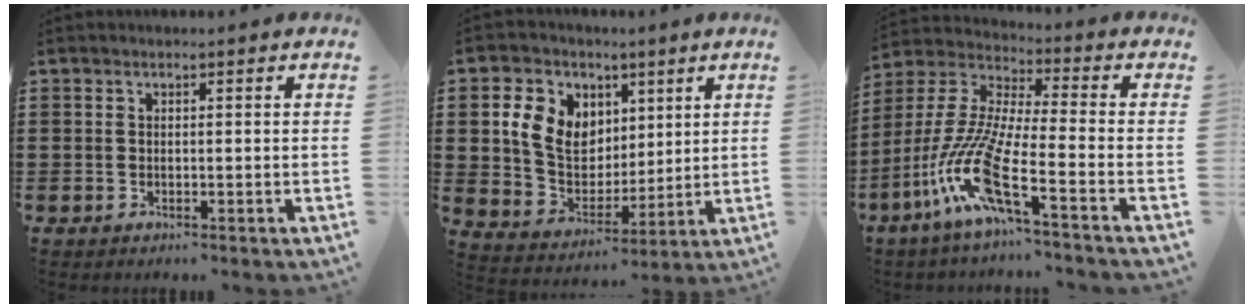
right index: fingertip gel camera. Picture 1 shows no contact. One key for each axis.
{"total": 9.0, "fx": 2.9, "fy": 7.5, "fz": 4.0, "tx": -0.109, "ty": 0.014, "tz": 0.056}
{"total": 12.4, "fx": -6.7, "fy": 1.6, "fz": 10.3, "tx": -0.252, "ty": -0.026, "tz": -0.143}